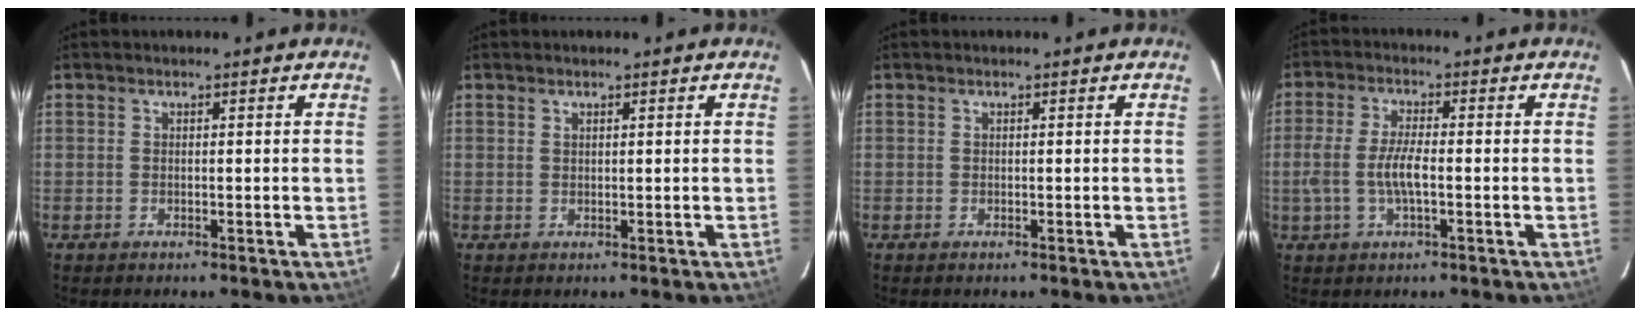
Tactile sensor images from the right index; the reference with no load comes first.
{"total": 0.6, "force": [0.5, 0.2, 0.2], "torque": [-0.004, 0.002, 0.009]}
{"total": 0.0}
{"total": 6.3, "force": [-1.3, 1.8, 5.9], "torque": [-0.123, 0.001, -0.024]}